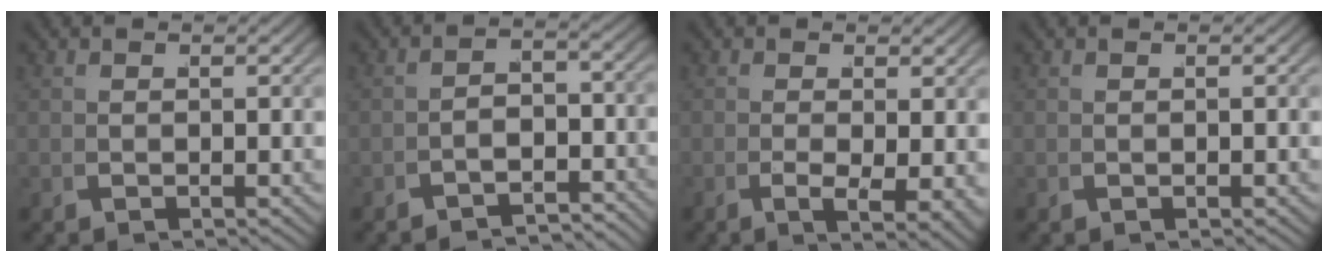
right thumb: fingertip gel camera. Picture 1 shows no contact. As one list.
[{"total": 4.6, "force": [-3.9, 1.7, 1.7], "torque": [-0.018, -0.016, -0.056]}, {"total": 4.5, "force": [-0.9, 2.1, 3.9], "torque": [-0.070, -0.021, -0.004]}, {"total": 0.0}]